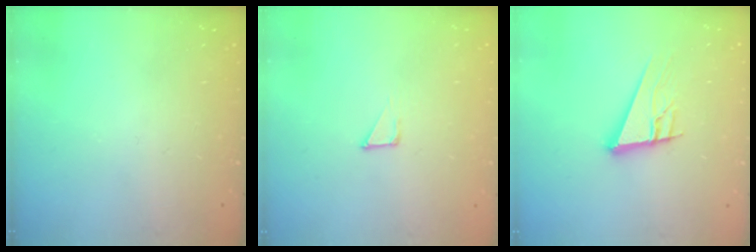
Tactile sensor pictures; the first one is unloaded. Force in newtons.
{"total": 2.1, "press": 2.1, "slide": 0.1}
{"total": 13.1, "press": 12.7, "slide": 3.4}